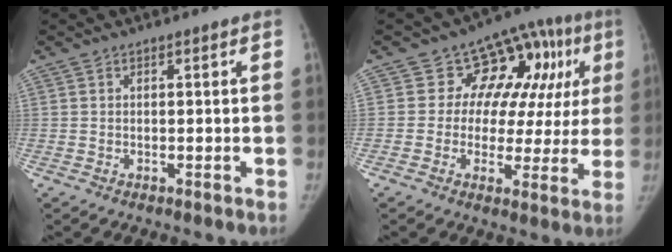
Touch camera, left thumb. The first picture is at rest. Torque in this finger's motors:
{"motor_torque": [-0.22, 0.36, -0.12, -0.07, -0.02]}